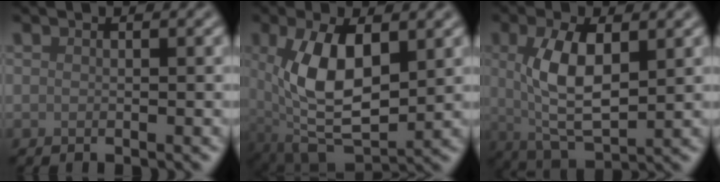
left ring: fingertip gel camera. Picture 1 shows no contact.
{"total": 8.7, "force": [1.0, 4.2, 7.6], "torque": [-0.153, 0.000, 0.019]}
{"total": 6.3, "force": [0.9, 2.6, 5.7], "torque": [-0.118, -0.003, 0.021]}